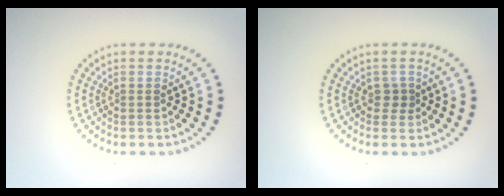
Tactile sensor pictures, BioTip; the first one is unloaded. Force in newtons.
{"total": 1.1, "press": 0.8, "slide": 0.7}